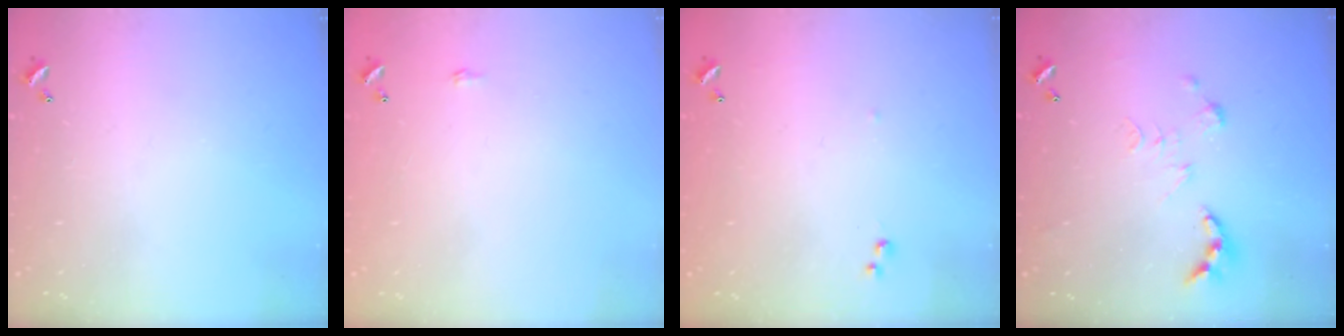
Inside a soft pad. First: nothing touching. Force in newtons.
{"total": 0.6, "press": 0.6, "slide": 0.2}
{"total": 5.4, "press": 5.4, "slide": 0.6}
{"total": 0.0}